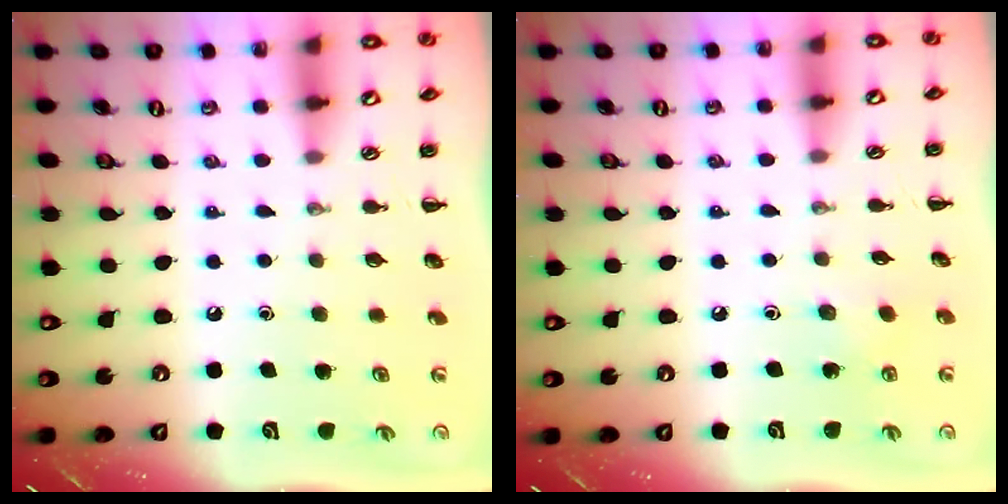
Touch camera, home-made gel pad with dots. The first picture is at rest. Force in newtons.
{"total": 2.9, "press": 2.8, "slide": 0.9}